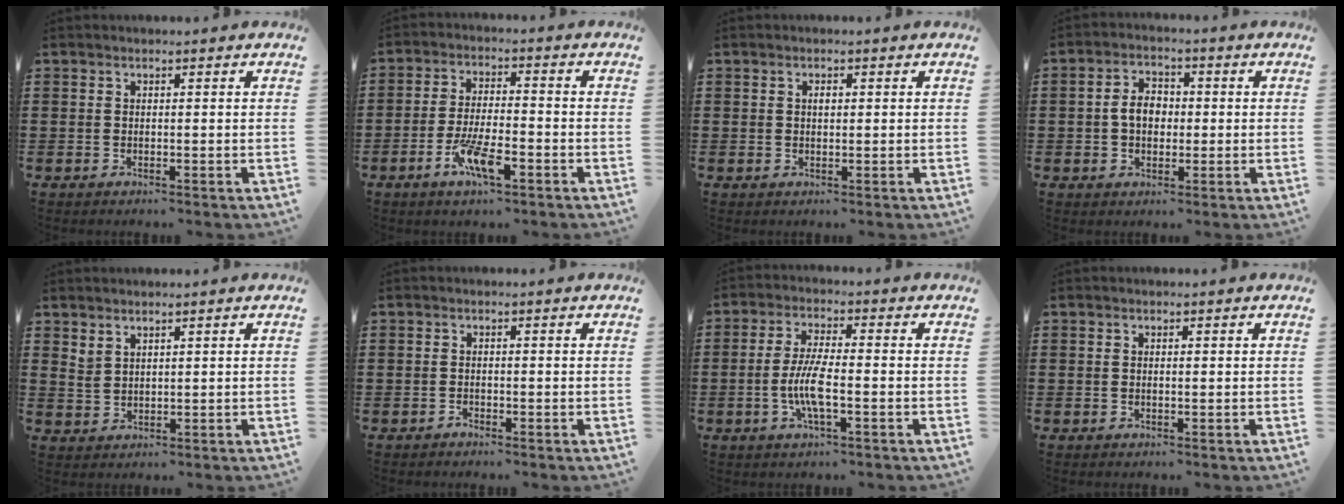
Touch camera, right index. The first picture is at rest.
{"total": 7.5, "force": [-3.7, 2.2, 6.1], "torque": [-0.129, -0.004, -0.067]}
{"total": 0.7, "force": [0.2, 0.3, 0.6], "torque": [-0.013, 0.002, 0.003]}
{"total": 4.0, "force": [-0.3, 2.8, 2.8], "torque": [-0.059, 0.010, -0.007]}
{"total": 2.0, "force": [1.8, 0.8, 0.4], "torque": [-0.012, 0.002, 0.036]}
{"total": 0.9, "force": [-0.8, 0.1, -0.3], "torque": [0.004, 0.003, -0.019]}
{"total": 6.5, "force": [-1.8, 1.3, 6.1], "torque": [-0.139, -0.013, -0.042]}
{"total": 0.0}